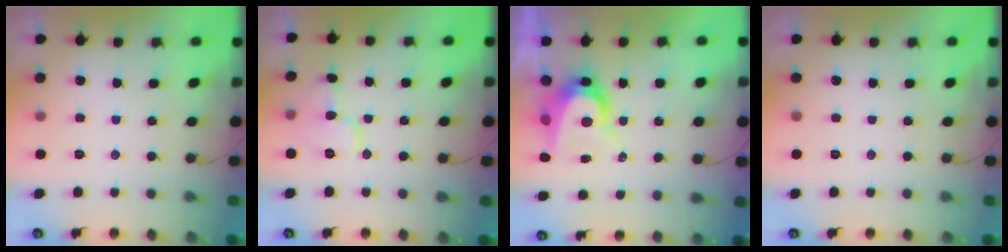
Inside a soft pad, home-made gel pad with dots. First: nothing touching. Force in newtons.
{"total": 9.5, "press": 9.5, "slide": 0.7}
{"total": 8.6, "press": 8.6, "slide": 0.6}
{"total": 0.0}